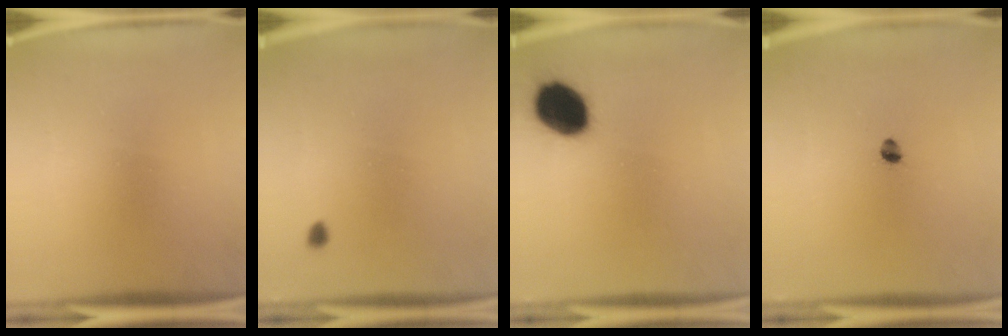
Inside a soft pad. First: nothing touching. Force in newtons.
{"total": 0.9}
{"total": 12.4}
{"total": 2.0}